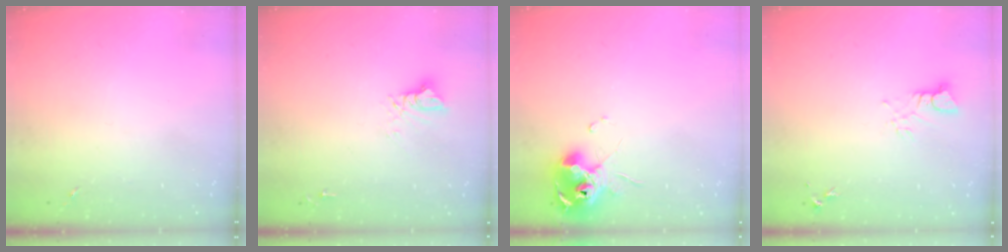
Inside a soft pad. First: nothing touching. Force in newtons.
{"total": 7.3, "press": 7.3, "slide": 0.7}
{"total": 12.2, "press": 12.1, "slide": 1.3}
{"total": 3.6, "press": 3.6, "slide": 0.3}